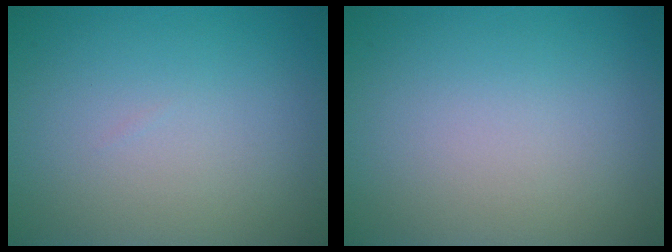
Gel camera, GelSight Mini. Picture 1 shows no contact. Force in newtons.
{"total": 0.0}